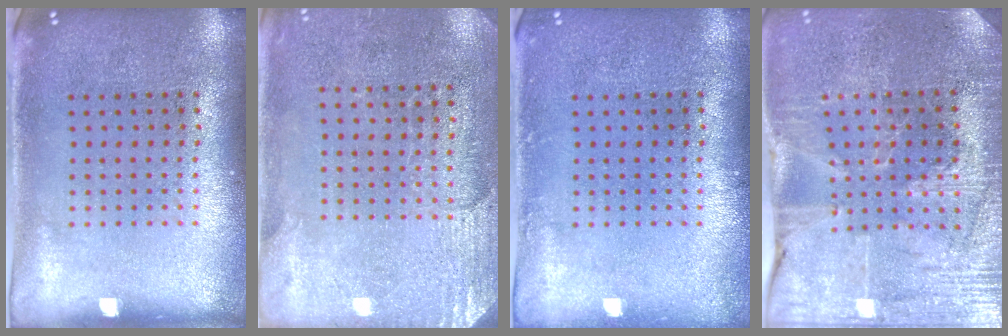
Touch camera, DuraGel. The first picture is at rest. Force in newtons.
{"total": 2.7, "press": 2.4, "slide": 1.1}
{"total": 0.7, "press": 0.7, "slide": 0.1}
{"total": 3.2, "press": 3.1, "slide": 0.5}